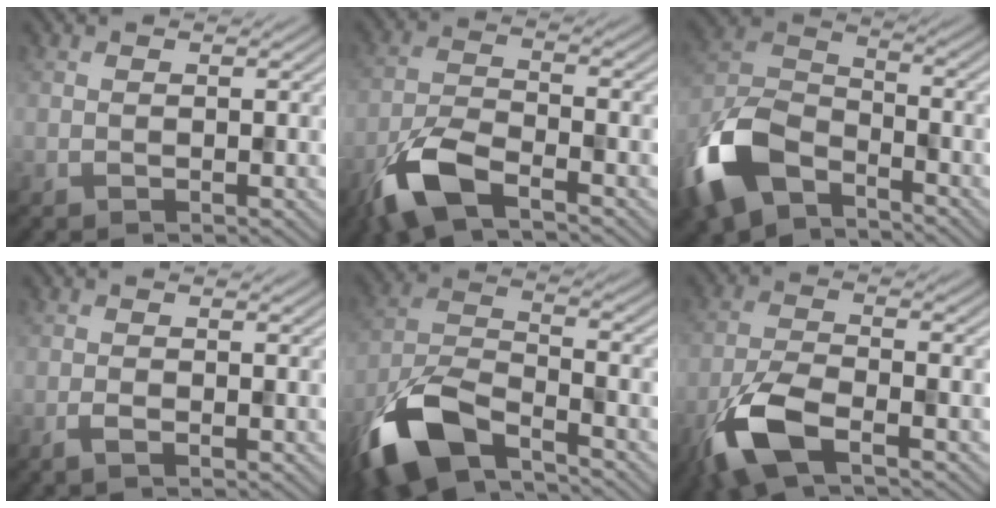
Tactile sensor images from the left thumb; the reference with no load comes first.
{"total": 7.9, "force": [-5.2, 2.6, 5.4], "torque": [-0.120, -0.003, -0.115]}
{"total": 12.9, "force": [-8.0, 6.7, 7.7], "torque": [-0.186, -0.014, -0.176]}
{"total": 1.3, "force": [-0.7, 0.3, 1.0], "torque": [-0.022, 0.000, -0.015]}
{"total": 11.9, "force": [-8.0, 4.5, 7.5], "torque": [-0.157, -0.009, -0.175]}
{"total": 8.3, "force": [-4.7, 2.8, 6.1], "torque": [-0.141, -0.008, -0.108]}